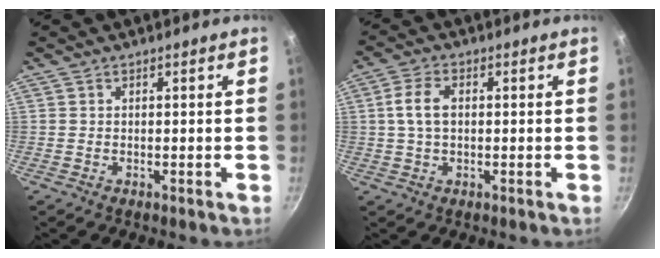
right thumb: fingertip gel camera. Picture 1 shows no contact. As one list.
[{"total": 5.4, "force": [0.5, 3.3, 4.2], "torque": [-0.080, 0.012, 0.006]}]